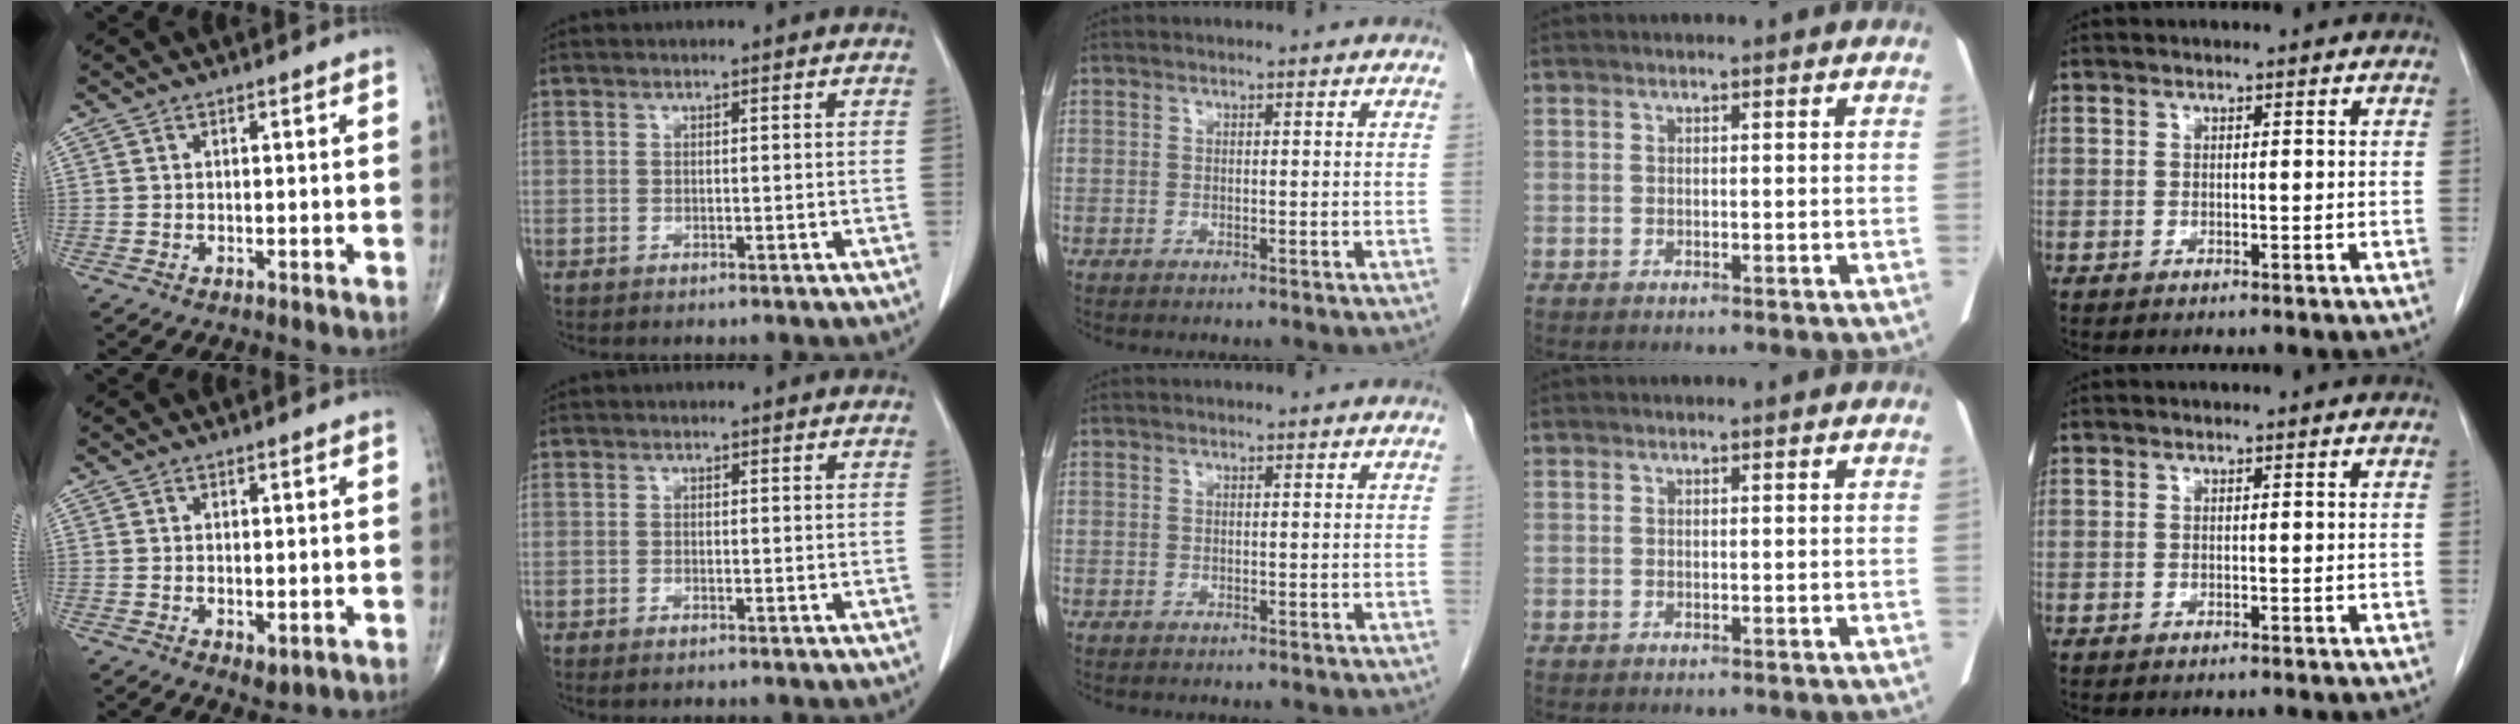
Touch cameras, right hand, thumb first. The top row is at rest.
{"thumb": {"total": 2.3, "force": [-0.4, 1.2, 1.9], "torque": [-0.026, -0.007, 0.000]}, "index": {"total": 1.0, "force": [-0.7, 0.3, 0.7], "torque": [-0.013, -0.001, -0.007]}}